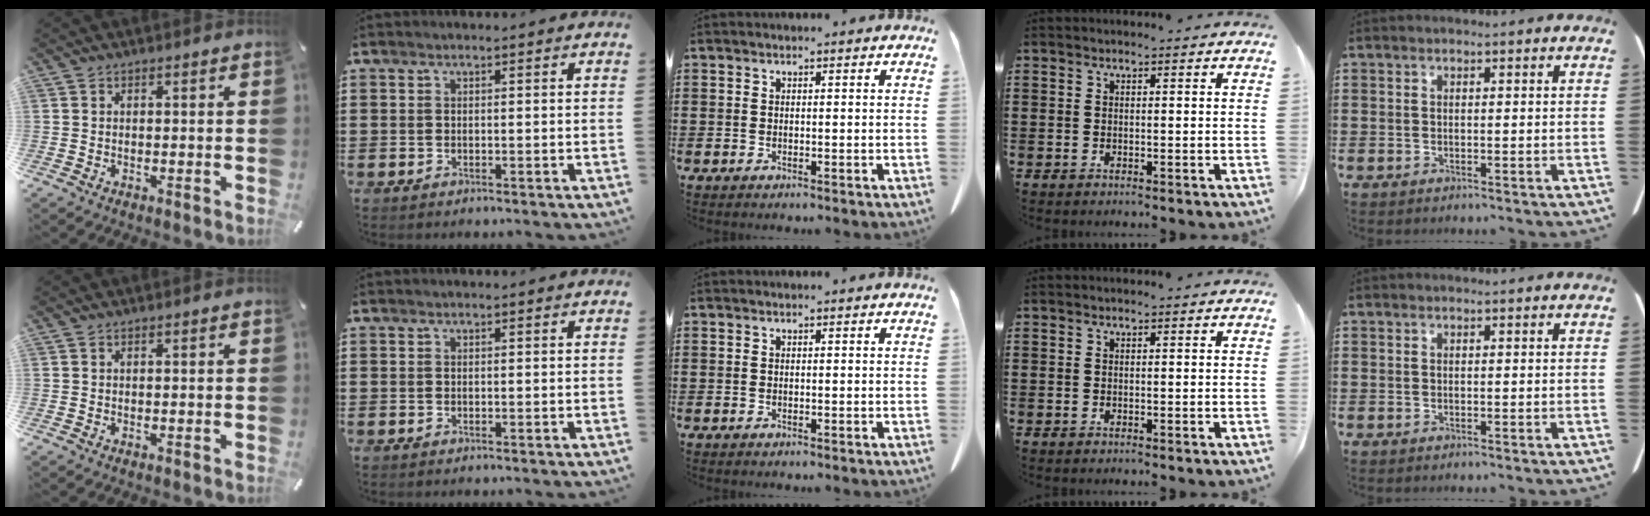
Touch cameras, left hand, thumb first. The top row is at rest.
{}